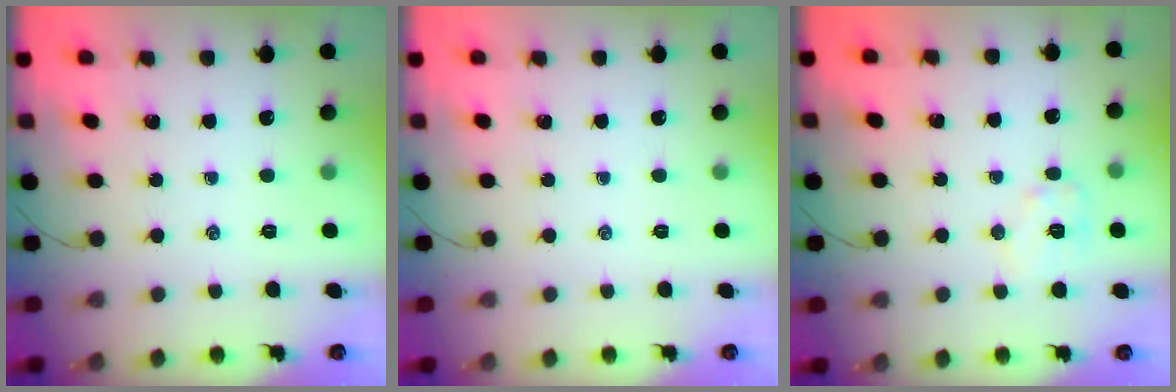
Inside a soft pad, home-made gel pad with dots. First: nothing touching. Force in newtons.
{"total": 0.0}
{"total": 6.9, "press": 6.9, "slide": 0.3}